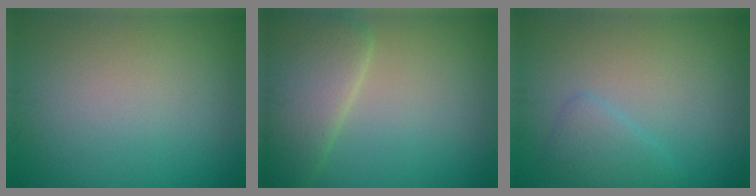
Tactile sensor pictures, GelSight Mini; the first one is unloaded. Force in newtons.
{"total": 5.7, "press": 5.7, "slide": 0.0}
{"total": 2.0, "press": 2.0, "slide": 0.2}